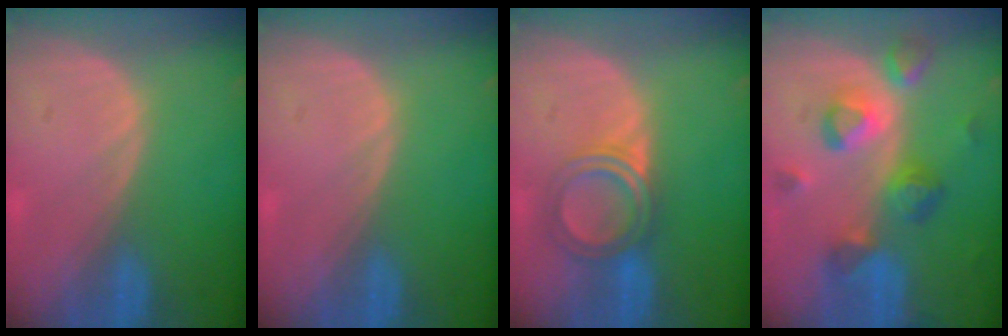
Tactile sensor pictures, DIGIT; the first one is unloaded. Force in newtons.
{"total": 0.0}
{"total": 5.1, "press": 5.0, "slide": 0.9}
{"total": 8.6, "press": 7.9, "slide": 3.3}